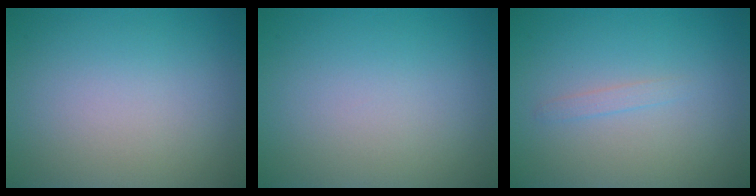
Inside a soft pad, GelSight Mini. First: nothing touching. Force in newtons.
{"total": 0.0}
{"total": 0.8, "press": 0.8, "slide": 0.0}